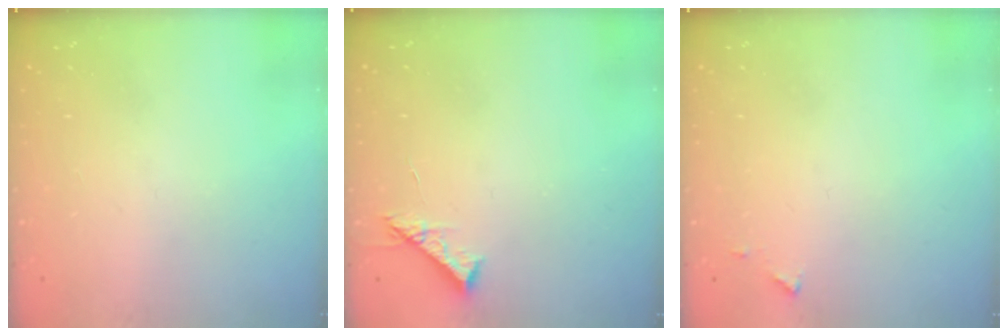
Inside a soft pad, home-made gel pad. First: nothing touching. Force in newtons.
{"total": 6.0, "press": 6.0, "slide": 0.5}
{"total": 4.3, "press": 4.2, "slide": 0.5}